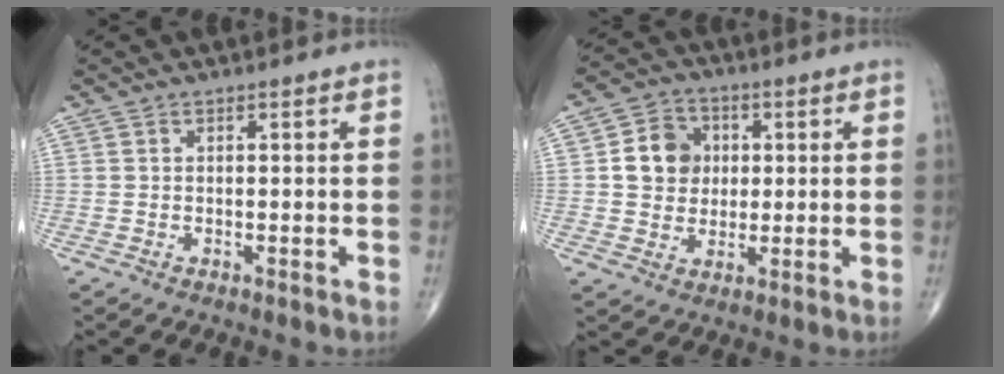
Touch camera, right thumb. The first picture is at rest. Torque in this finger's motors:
{"motor_torque": [0.12, 1.53, 0.34, -0.06, 0.04]}